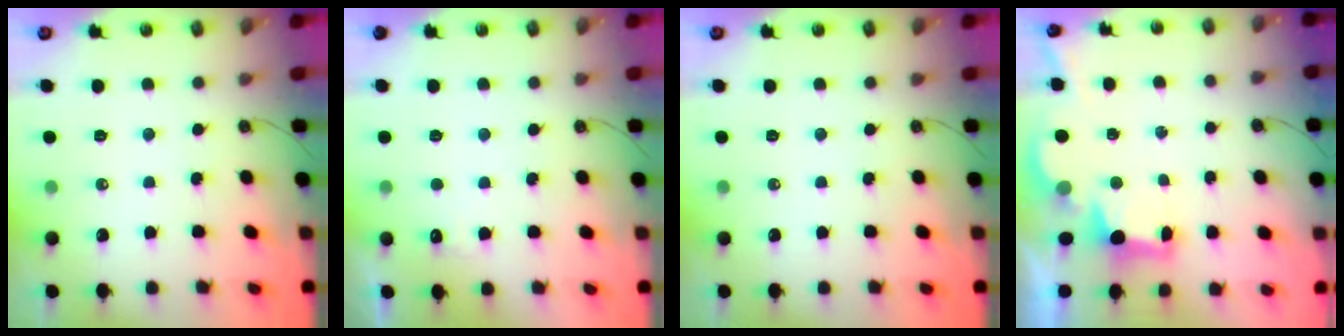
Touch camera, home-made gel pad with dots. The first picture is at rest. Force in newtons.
{"total": 4.7, "press": 4.6, "slide": 1.0}
{"total": 0.0}
{"total": 2.9, "press": 2.7, "slide": 0.9}